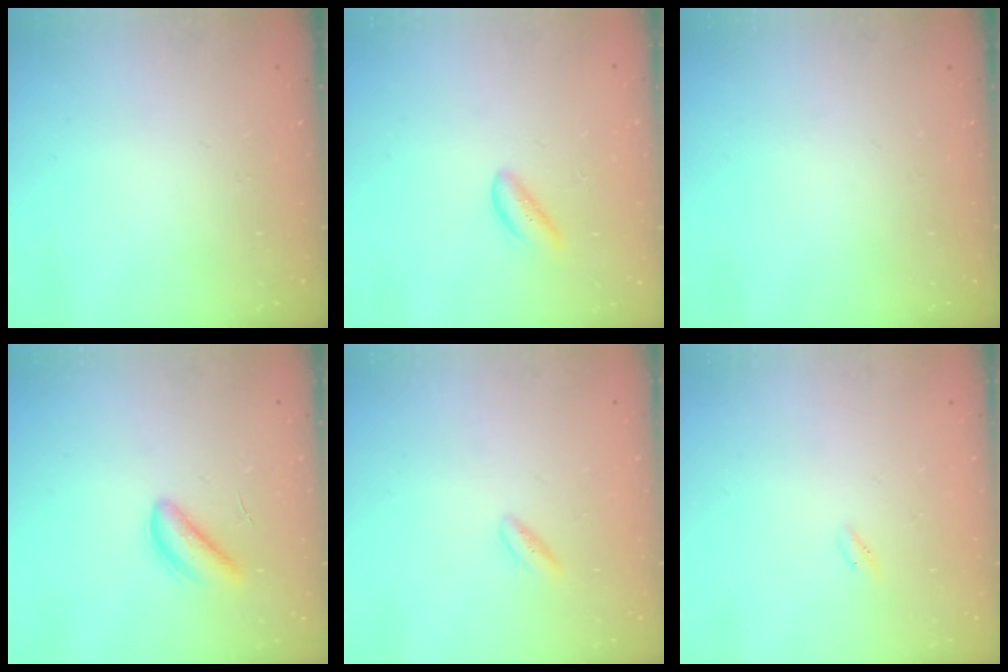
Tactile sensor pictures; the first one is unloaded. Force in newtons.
{"total": 2.3, "press": 2.3, "slide": 0.5}
{"total": 0.0}
{"total": 3.9, "press": 3.9, "slide": 0.4}
{"total": 1.8, "press": 1.5, "slide": 1.0}
{"total": 0.6, "press": 0.5, "slide": 0.4}